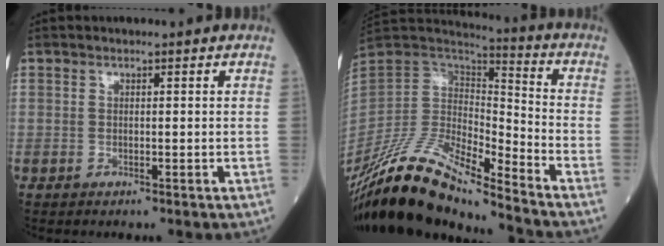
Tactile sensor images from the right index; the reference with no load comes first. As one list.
[{"total": 17.9, "force": [-15.2, 1.6, 9.4], "torque": [-0.189, 0.013, -0.285]}]